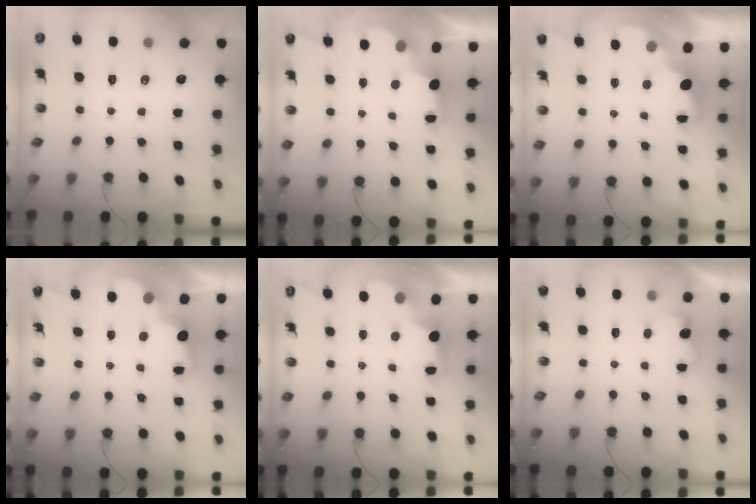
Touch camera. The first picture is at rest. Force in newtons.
{"total": 2.8, "press": 2.6, "slide": 0.9}
{"total": 2.0, "press": 1.9, "slide": 0.8}
{"total": 2.7, "press": 2.6, "slide": 0.8}
{"total": 2.2, "press": 2.1, "slide": 0.7}
{"total": 3.6, "press": 3.4, "slide": 1.0}